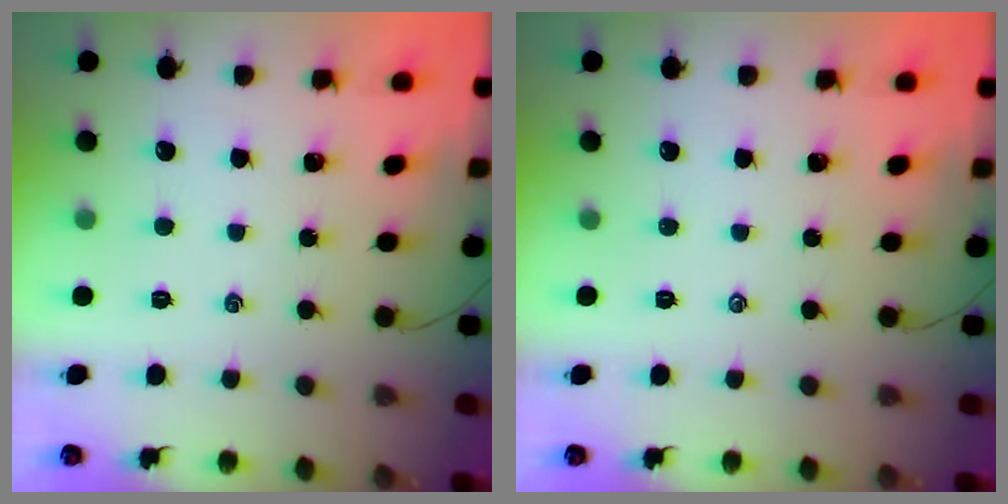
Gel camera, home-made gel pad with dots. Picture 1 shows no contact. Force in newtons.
{"total": 0.0}